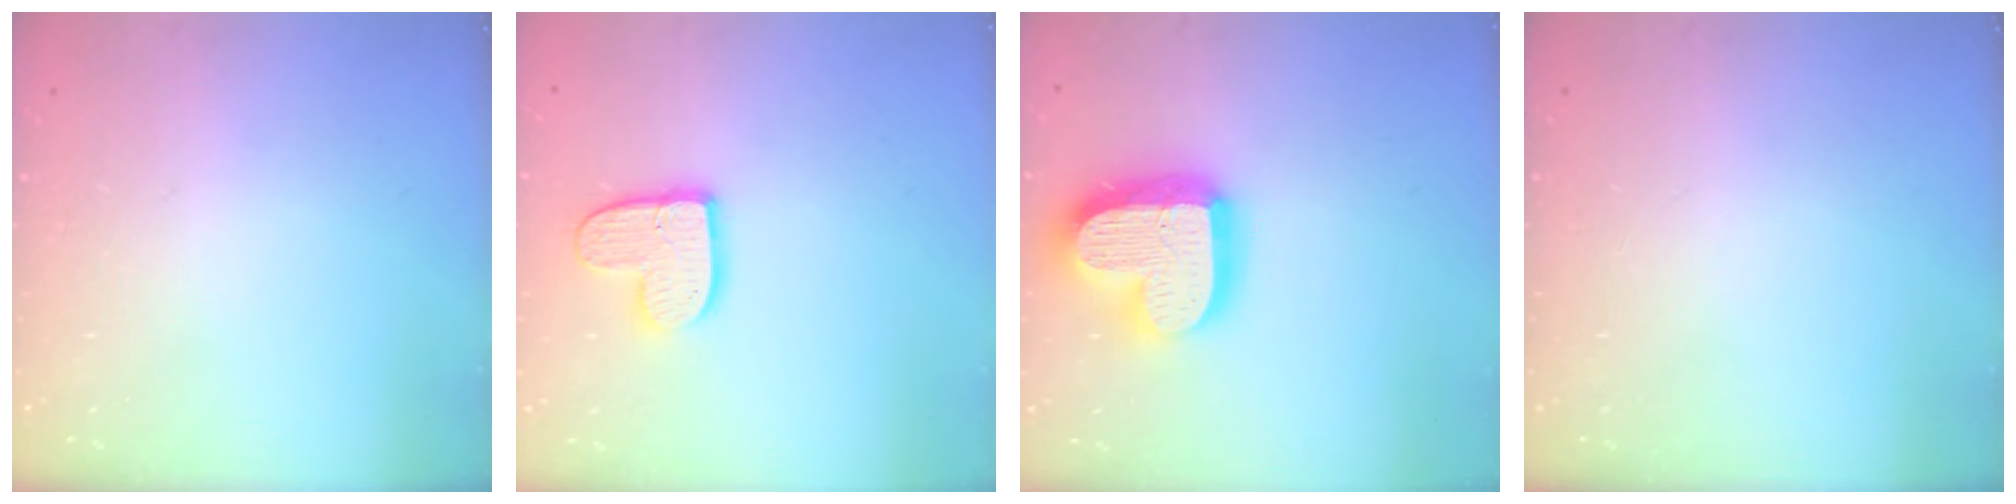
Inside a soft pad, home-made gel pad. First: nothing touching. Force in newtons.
{"total": 11.5, "press": 11.4, "slide": 1.0}
{"total": 21.5, "press": 21.4, "slide": 1.8}
{"total": 0.0}